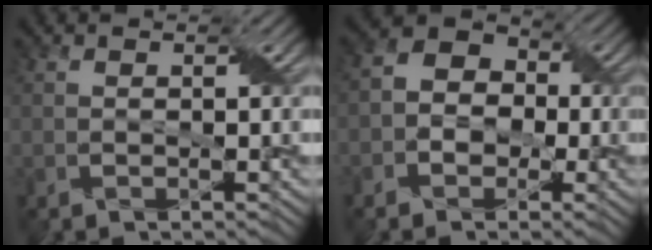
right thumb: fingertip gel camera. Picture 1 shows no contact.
{"total": 6.1, "force": [-1.1, 5.2, 3.0], "torque": [-0.052, 0.009, -0.040]}